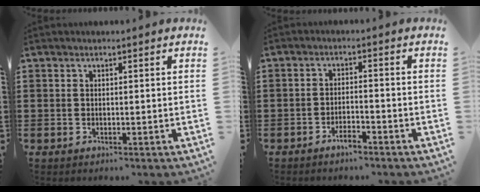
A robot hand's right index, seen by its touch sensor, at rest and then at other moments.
{"total": 2.6, "force": [-2.2, 0.3, 1.4], "torque": [-0.032, 0.003, -0.045]}